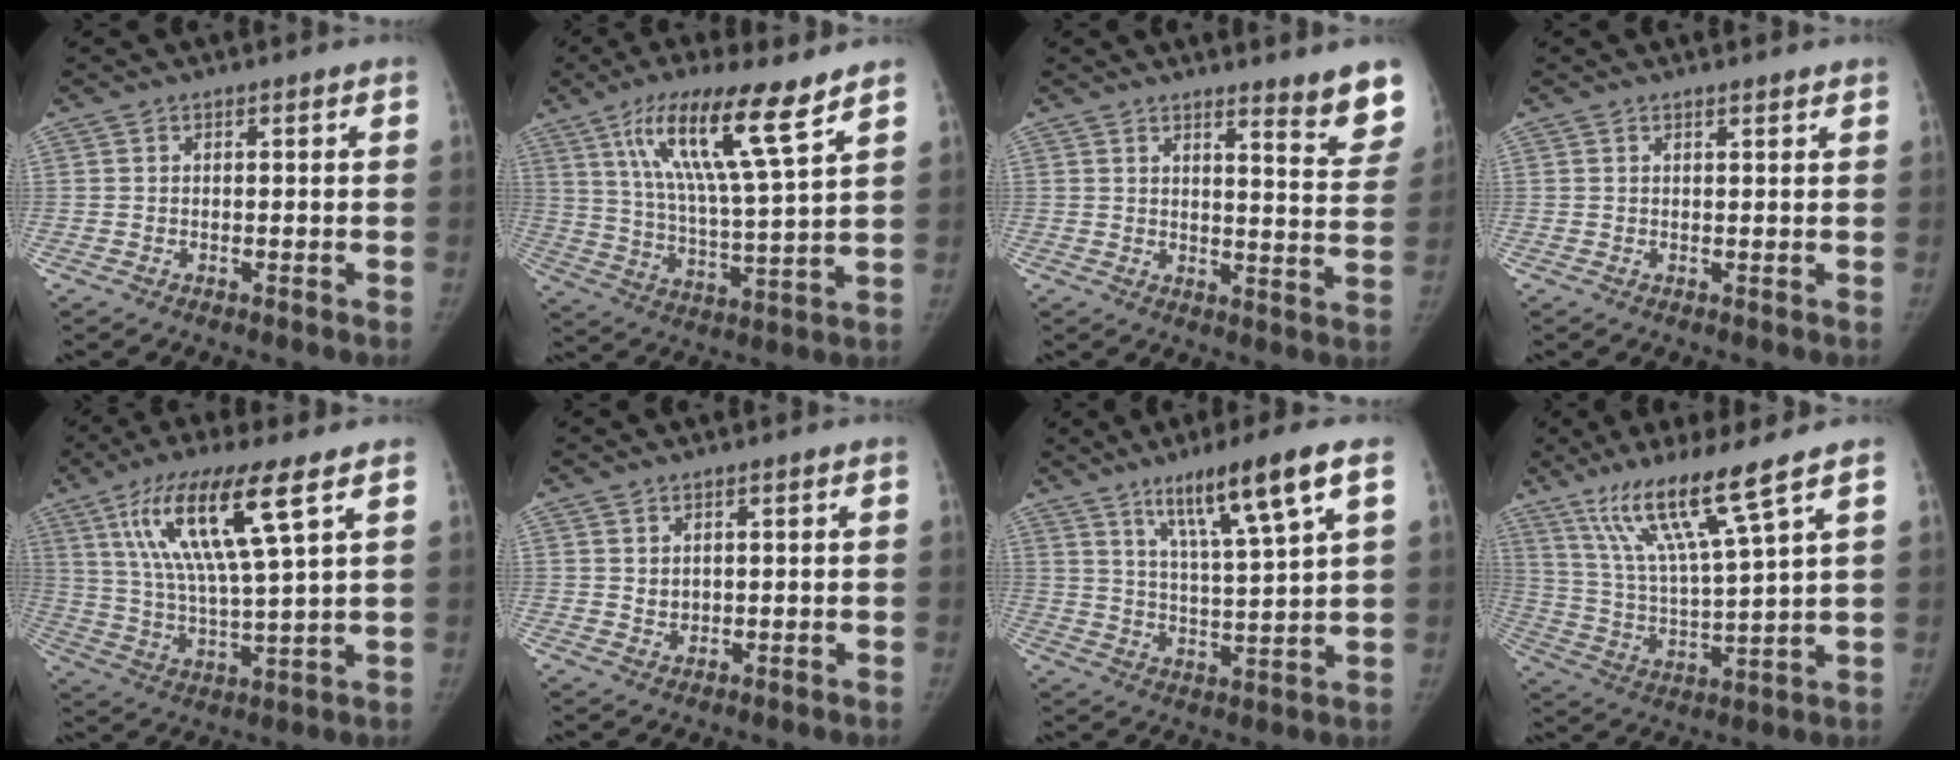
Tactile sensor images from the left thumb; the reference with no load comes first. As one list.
[{"total": 16.8, "force": [9.7, 2.0, 13.6], "torque": [-0.238, -0.045, 0.178]}, {"total": 9.9, "force": [7.6, 1.3, 6.1], "torque": [-0.046, -0.058, 0.090]}, {"total": 1.3, "force": [1.2, 0.3, 0.5], "torque": [-0.003, -0.005, 0.019]}, {"total": 16.7, "force": [7.8, 2.7, 14.5], "torque": [-0.287, -0.027, 0.146]}, {"total": 2.0, "force": [1.0, 1.5, 0.9], "torque": [-0.010, -0.010, 0.024]}, {"total": 13.5, "force": [7.5, 0.7, 11.2], "torque": [-0.190, -0.034, 0.129]}, {"total": 14.4, "force": [9.4, -0.1, 10.9], "torque": [-0.203, -0.049, 0.186]}]